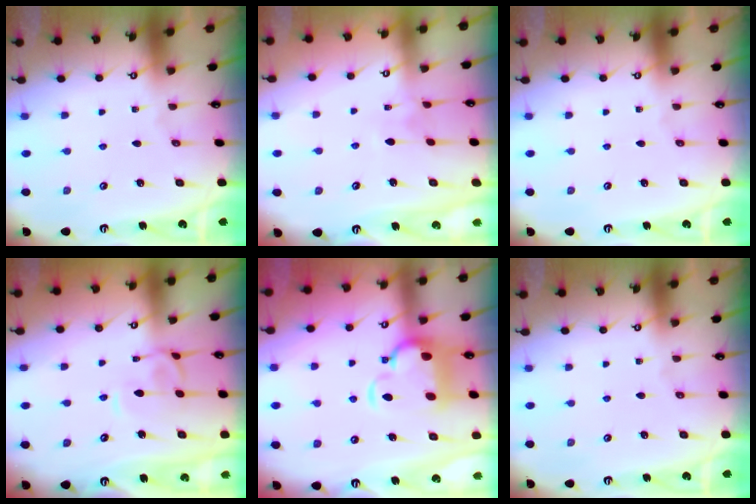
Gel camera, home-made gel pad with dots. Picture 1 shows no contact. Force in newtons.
{"total": 3.2, "press": 3.2, "slide": 0.4}
{"total": 0.0}
{"total": 1.1, "press": 0.9, "slide": 0.6}
{"total": 6.0, "press": 5.7, "slide": 1.6}
{"total": 0.0}